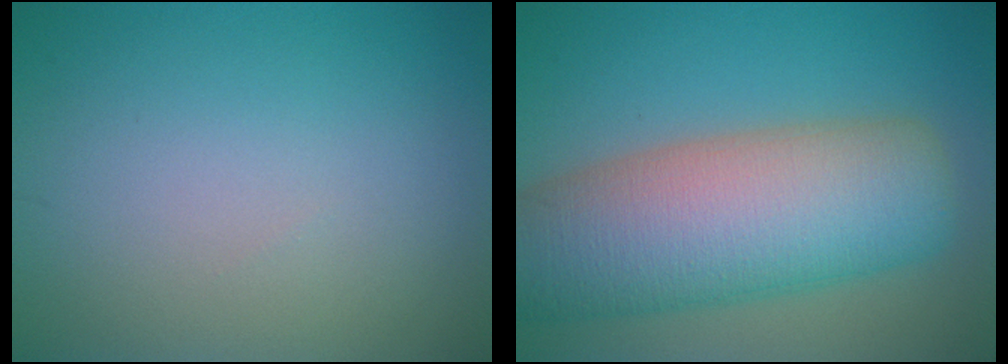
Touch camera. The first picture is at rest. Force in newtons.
{"total": 12.4, "press": 12.4, "slide": 0.5}